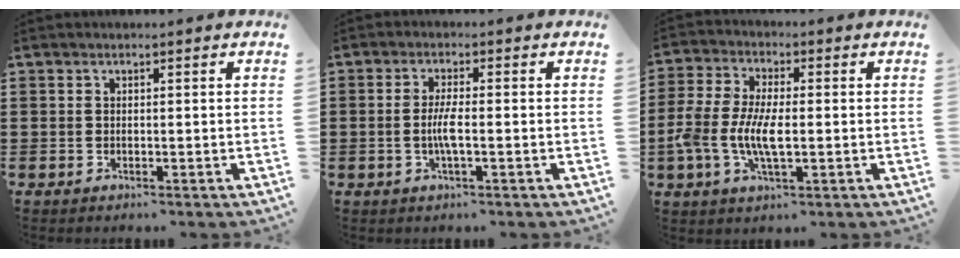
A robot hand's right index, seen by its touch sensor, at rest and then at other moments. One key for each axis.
{"total": 3.7, "fx": -0.7, "fy": 0.6, "fz": 3.5, "tx": -0.078, "ty": -0.006, "tz": -0.018}
{"total": 8.0, "fx": -1.5, "fy": 3.4, "fz": 7.1, "tx": -0.164, "ty": -0.008, "tz": -0.035}